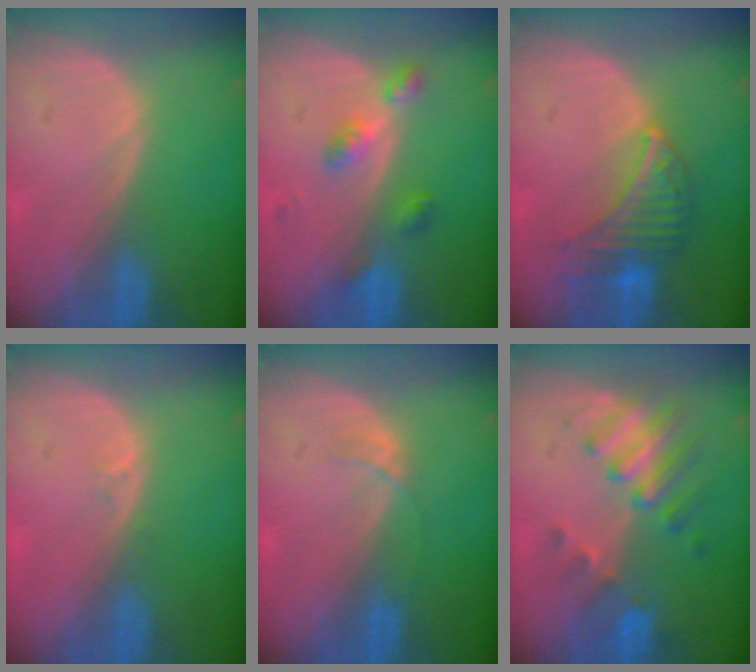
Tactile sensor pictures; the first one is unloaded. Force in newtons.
{"total": 4.6, "press": 4.1, "slide": 1.9}
{"total": 7.1, "press": 6.7, "slide": 2.2}
{"total": 0.6, "press": 0.5, "slide": 0.4}
{"total": 1.3, "press": 1.3, "slide": 0.1}
{"total": 7.6, "press": 6.8, "slide": 3.5}